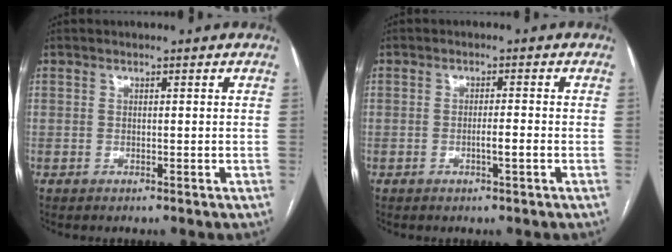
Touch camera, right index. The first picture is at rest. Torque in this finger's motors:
{"motor_torque": [0.35, -0.16, 0.24, 0.05]}